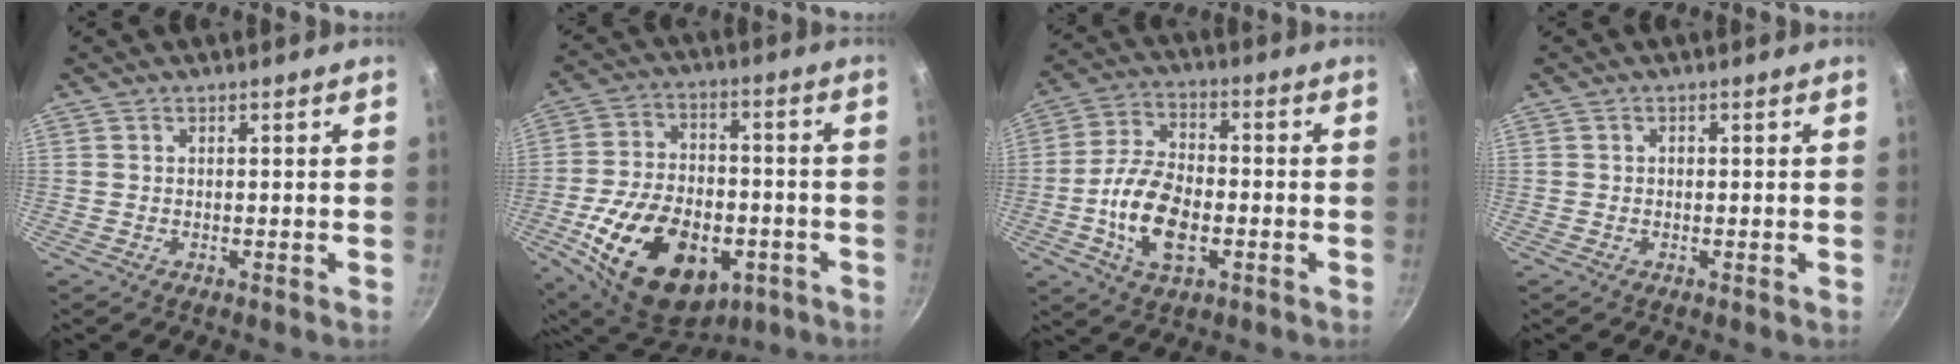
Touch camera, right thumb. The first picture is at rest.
{"total": 23.5, "force": [-7.7, 14.7, 16.7], "torque": [-0.264, 0.027, -0.110]}
{"total": 12.9, "force": [-3.4, 7.1, 10.3], "torque": [-0.190, 0.023, -0.068]}
{"total": 0.6, "force": [-0.1, 0.6, 0.3], "torque": [-0.002, 0.003, -0.002]}